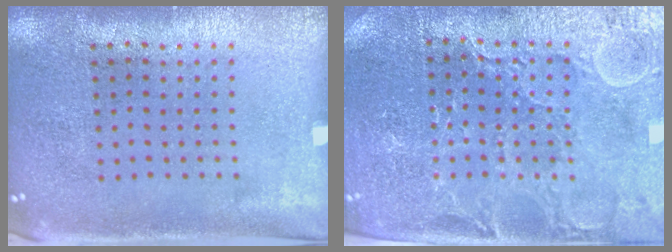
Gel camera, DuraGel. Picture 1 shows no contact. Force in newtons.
{"total": 3.8, "press": 3.7, "slide": 0.9}